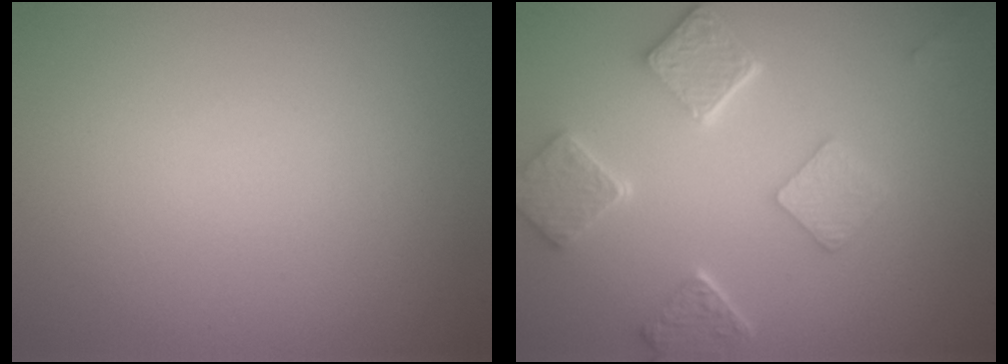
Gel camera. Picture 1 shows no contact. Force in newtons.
{"total": 5.7, "press": 4.5, "slide": 3.5}